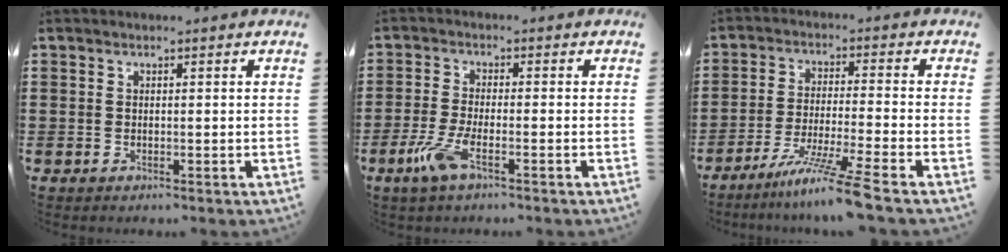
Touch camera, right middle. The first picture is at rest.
{"total": 5.4, "force": [-2.7, 1.3, 4.5], "torque": [-0.107, -0.014, -0.053]}
{"total": 8.1, "force": [-6.3, -1.3, 4.9], "torque": [-0.097, -0.022, -0.123]}